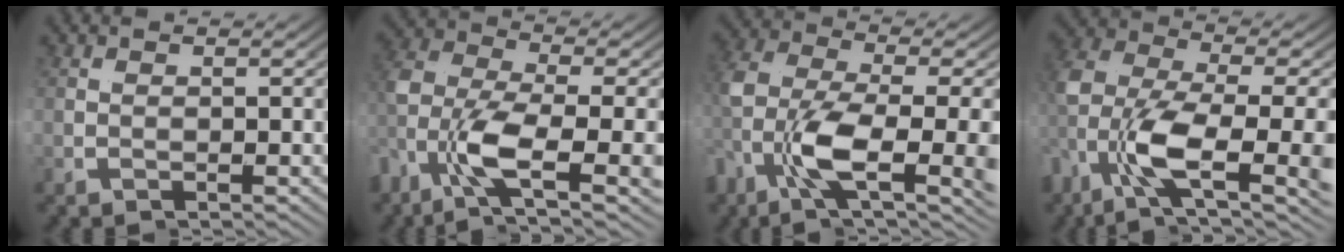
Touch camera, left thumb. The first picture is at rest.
{"total": 7.4, "force": [0.5, 3.5, 6.5], "torque": [-0.154, -0.001, 0.007]}
{"total": 8.3, "force": [0.1, 3.5, 7.5], "torque": [-0.185, -0.010, 0.004]}
{"total": 9.6, "force": [1.1, 4.8, 8.2], "torque": [-0.194, -0.009, 0.020]}